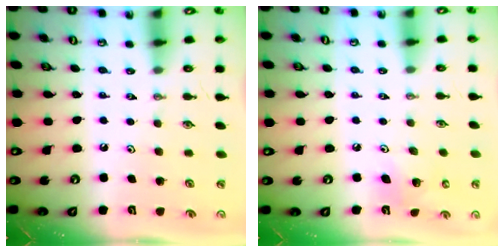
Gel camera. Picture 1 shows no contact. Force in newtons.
{"total": 6.9, "press": 6.8, "slide": 1.4}